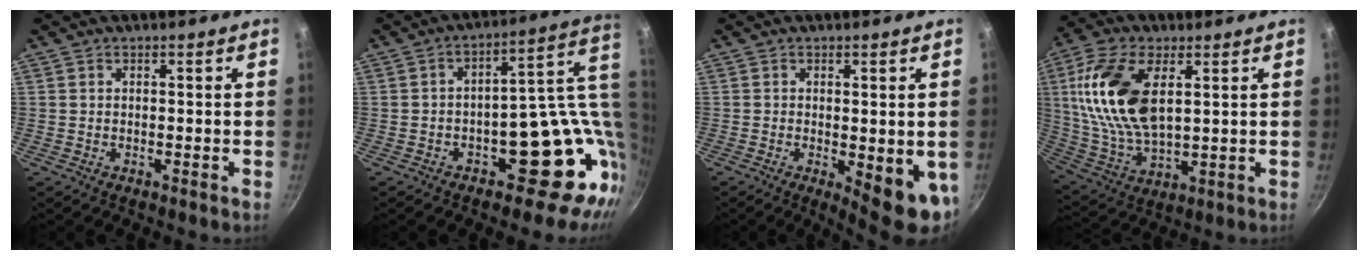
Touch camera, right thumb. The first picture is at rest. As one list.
[{"total": 18.2, "force": [-1.3, 11.6, 14.0], "torque": [-0.100, 0.025, -0.001]}, {"total": 9.6, "force": [-1.4, 3.2, 9.0], "torque": [-0.096, -0.014, -0.010]}, {"total": 18.1, "force": [4.7, 9.5, 14.7], "torque": [-0.282, -0.009, 0.096]}]